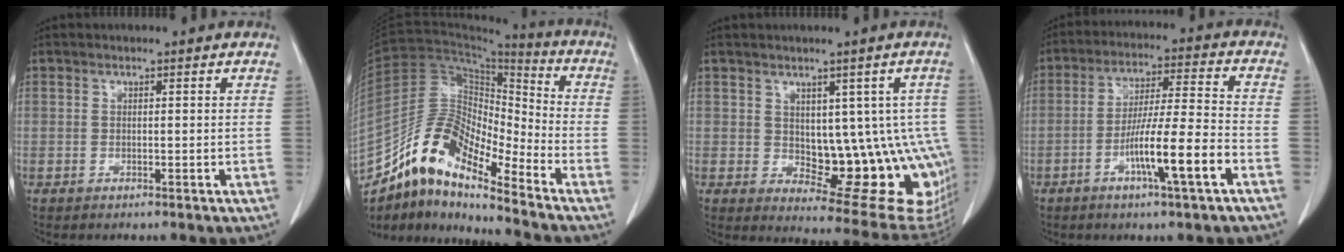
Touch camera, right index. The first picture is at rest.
{"total": 13.2, "force": [-10.7, 3.1, 7.1], "torque": [-0.133, 0.043, -0.192]}
{"total": 15.1, "force": [-0.8, 7.2, 13.2], "torque": [-0.118, 0.007, 0.012]}
{"total": 11.5, "force": [-4.7, -0.1, 10.4], "torque": [-0.185, -0.001, -0.084]}